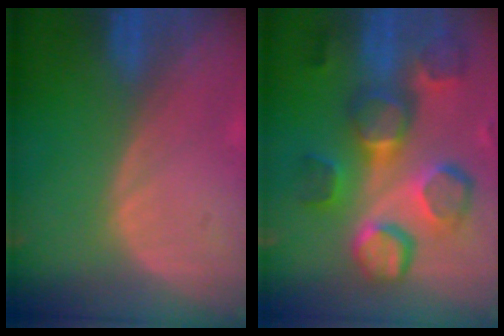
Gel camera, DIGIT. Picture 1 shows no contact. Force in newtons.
{"total": 11.4, "press": 10.8, "slide": 3.6}